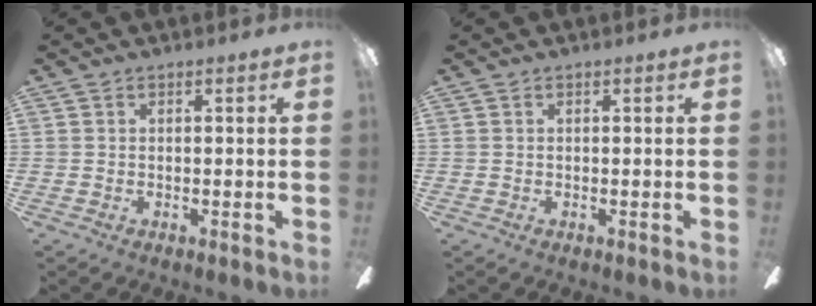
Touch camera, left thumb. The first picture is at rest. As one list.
[{"total": 0.0}]